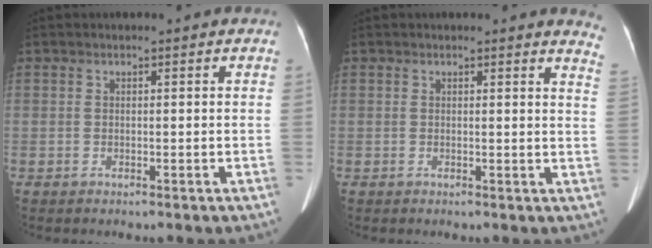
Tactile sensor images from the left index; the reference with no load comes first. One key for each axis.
{"total": 4.4, "fx": 4.3, "fy": 0.5, "fz": 0.7, "tx": -0.002, "ty": -0.026, "tz": 0.012}